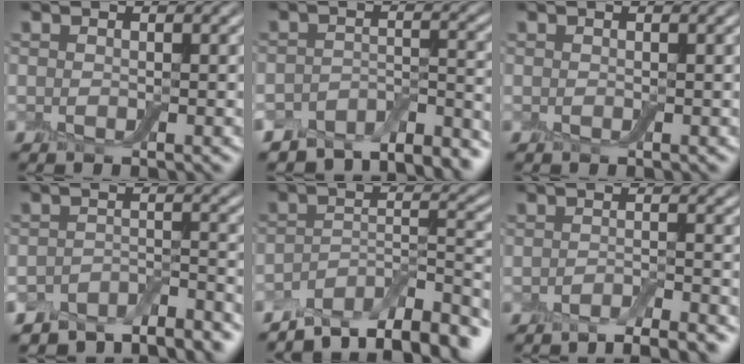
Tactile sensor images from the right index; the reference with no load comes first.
{"total": 7.5, "force": [-6.9, 2.3, 2.0], "torque": [-0.025, -0.008, -0.103]}
{"total": 0.0}
{"total": 6.7, "force": [-6.1, 2.0, 1.8], "torque": [-0.022, -0.010, -0.095]}
{"total": 8.4, "force": [-6.9, 2.6, 4.1], "torque": [-0.055, -0.006, -0.114]}
{"total": 3.7, "force": [-3.2, 0.6, 1.9], "torque": [-0.026, 0.003, -0.051]}